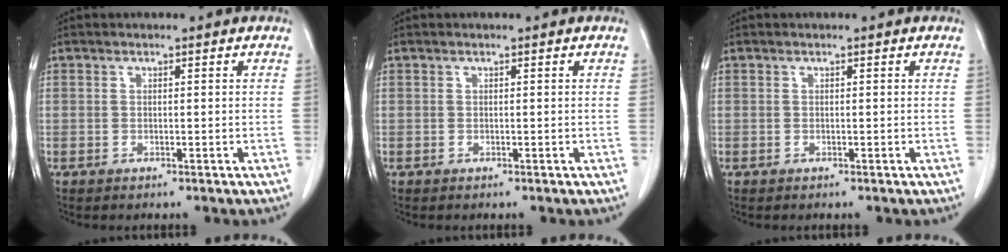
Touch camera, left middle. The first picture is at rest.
{"total": 0.0}
{"total": 0.0}